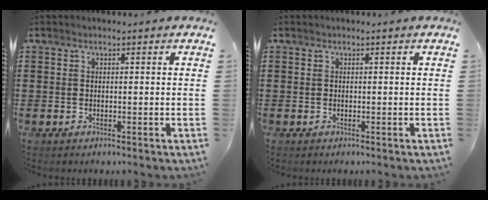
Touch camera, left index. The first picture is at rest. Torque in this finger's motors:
{"motor_torque": [1.56, 0.57, 0.04, 0.01]}